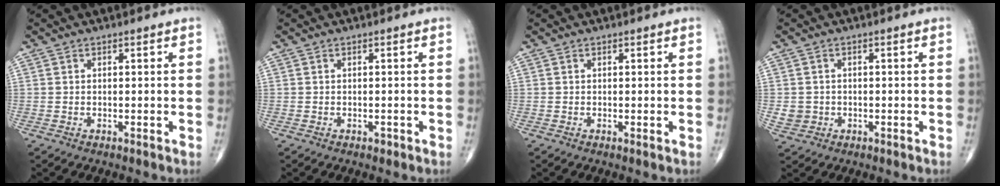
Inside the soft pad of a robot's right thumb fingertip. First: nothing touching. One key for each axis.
{"total": 0.6, "fx": -0.4, "fy": 0.3, "fz": 0.3, "tx": -0.001, "ty": 0.000, "tz": -0.006}
{"total": 0.0}
{"total": 2.8, "fx": -0.5, "fy": 2.6, "fz": 0.8, "tx": -0.001, "ty": 0.004, "tz": -0.004}